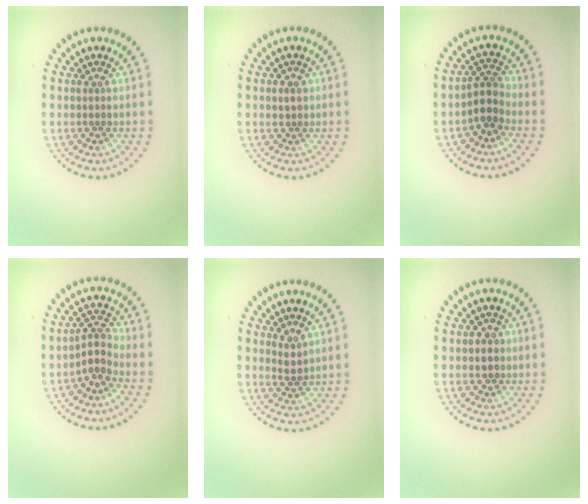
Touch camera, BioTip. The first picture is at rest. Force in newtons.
{"total": 1.3, "press": 1.3, "slide": 0.4}
{"total": 2.2, "press": 1.8, "slide": 1.4}
{"total": 2.3, "press": 1.7, "slide": 1.5}
{"total": 1.4, "press": 1.1, "slide": 0.9}
{"total": 1.5, "press": 1.3, "slide": 0.6}